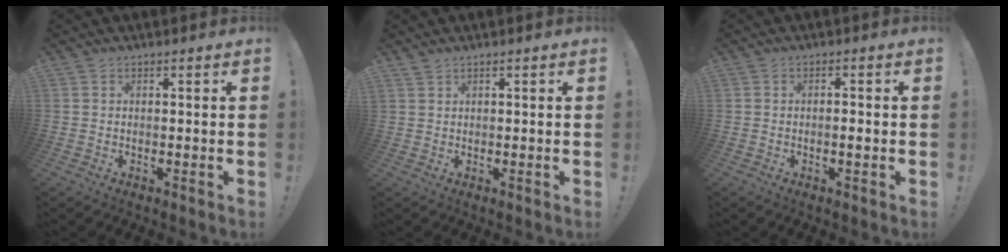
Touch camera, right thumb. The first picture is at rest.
{"total": 1.1, "force": [0.9, 0.2, 0.5], "torque": [-0.009, 0.000, 0.017]}
{"total": 1.8, "force": [-0.7, 0.2, 1.7], "torque": [-0.019, -0.002, -0.014]}